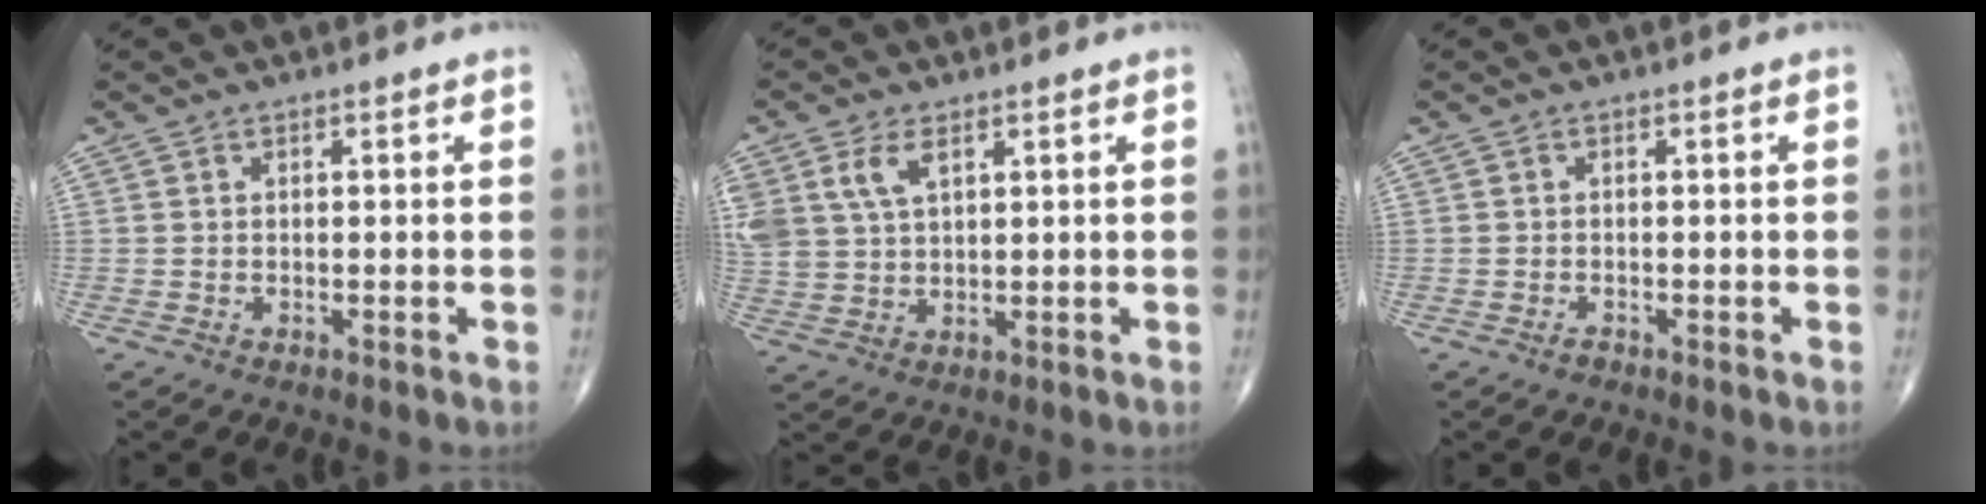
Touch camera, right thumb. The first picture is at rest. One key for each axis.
{"total": 8.3, "fx": 3.7, "fy": 4.8, "fz": 5.6, "tx": -0.124, "ty": -0.002, "tz": 0.082}
{"total": 0.8, "fx": -0.6, "fy": 0.5, "fz": 0.2, "tx": -0.002, "ty": 0.001, "tz": -0.014}